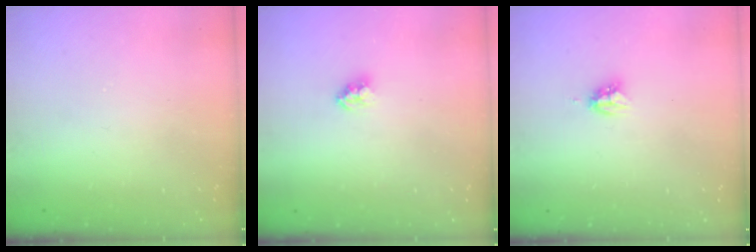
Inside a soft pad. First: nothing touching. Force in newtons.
{"total": 2.3, "press": 2.3, "slide": 0.1}
{"total": 3.9, "press": 3.9, "slide": 0.5}